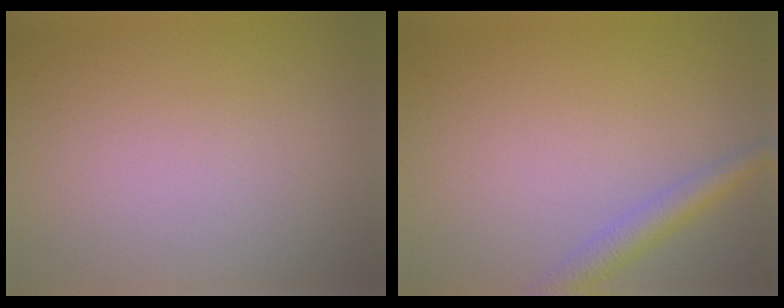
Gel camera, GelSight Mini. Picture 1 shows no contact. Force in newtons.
{"total": 2.8, "press": 2.8, "slide": 0.1}